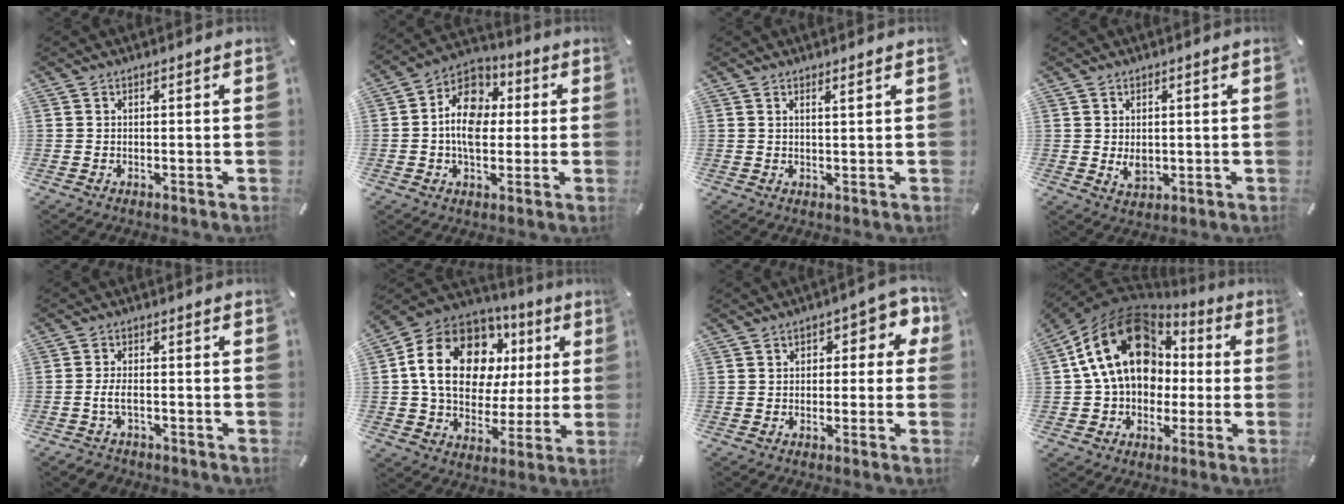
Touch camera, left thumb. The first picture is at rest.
{"total": 12.2, "force": [-0.5, 9.2, 8.0], "torque": [-0.140, 0.015, -0.011]}
{"total": 1.4, "force": [1.2, -0.2, 0.7], "torque": [-0.014, -0.003, 0.022]}
{"total": 3.3, "force": [0.4, 2.4, 2.3], "torque": [-0.042, -0.001, 0.005]}
{"total": 4.1, "force": [-1.5, 2.2, 3.0], "torque": [-0.067, 0.006, -0.030]}
{"total": 21.5, "force": [5.7, 16.0, 13.2], "torque": [-0.236, -0.002, 0.104]}
{"total": 6.0, "force": [0.7, 4.0, 4.5], "torque": [-0.056, 0.009, 0.005]}
{"total": 21.0, "force": [4.2, 16.3, 12.5], "torque": [-0.232, -0.009, 0.074]}